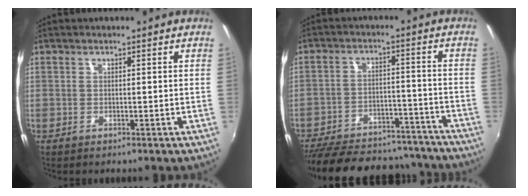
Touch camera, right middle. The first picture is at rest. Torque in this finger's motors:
{"motor_torque": [1.05, -1.08, 0.03, -0.01]}